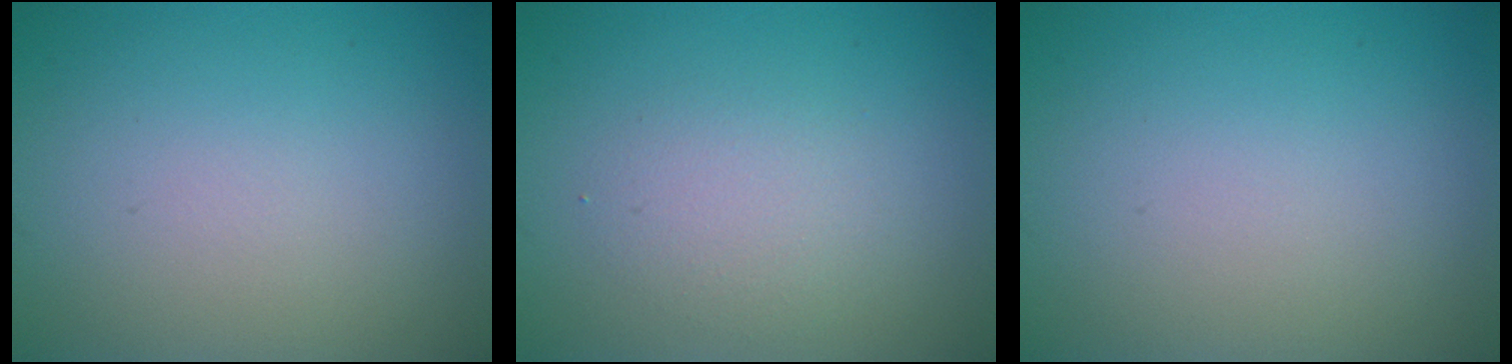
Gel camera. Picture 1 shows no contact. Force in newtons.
{"total": 2.1, "press": 2.1, "slide": 0.1}
{"total": 1.6, "press": 1.6, "slide": 0.0}